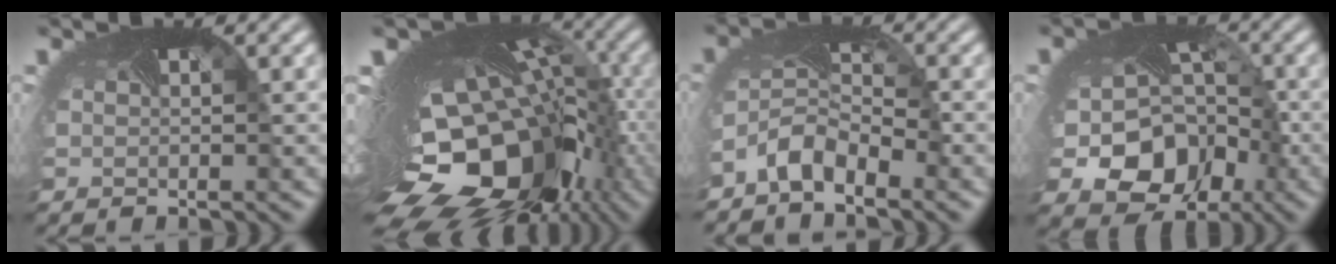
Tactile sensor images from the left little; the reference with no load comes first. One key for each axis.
{"total": 20.5, "fx": -6.5, "fy": 12.8, "fz": 14.6, "tx": -0.261, "ty": -0.062, "tz": -0.075}
{"total": 3.5, "fx": -3.1, "fy": 1.2, "fz": 1.0, "tx": -0.045, "ty": -0.009, "tz": -0.064}
{"total": 10.0, "fx": -3.4, "fy": 7.9, "fz": 5.1, "tx": -0.093, "ty": -0.048, "tz": -0.036}